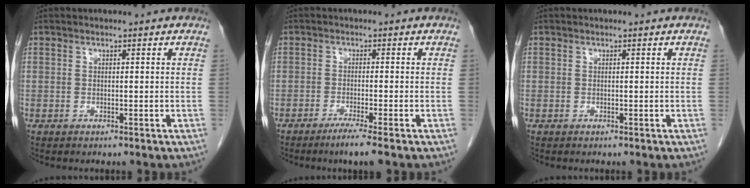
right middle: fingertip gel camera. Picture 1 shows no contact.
{"total": 3.8, "force": [-2.6, -0.6, 2.7], "torque": [-0.049, -0.012, -0.047]}
{"total": 0.0}